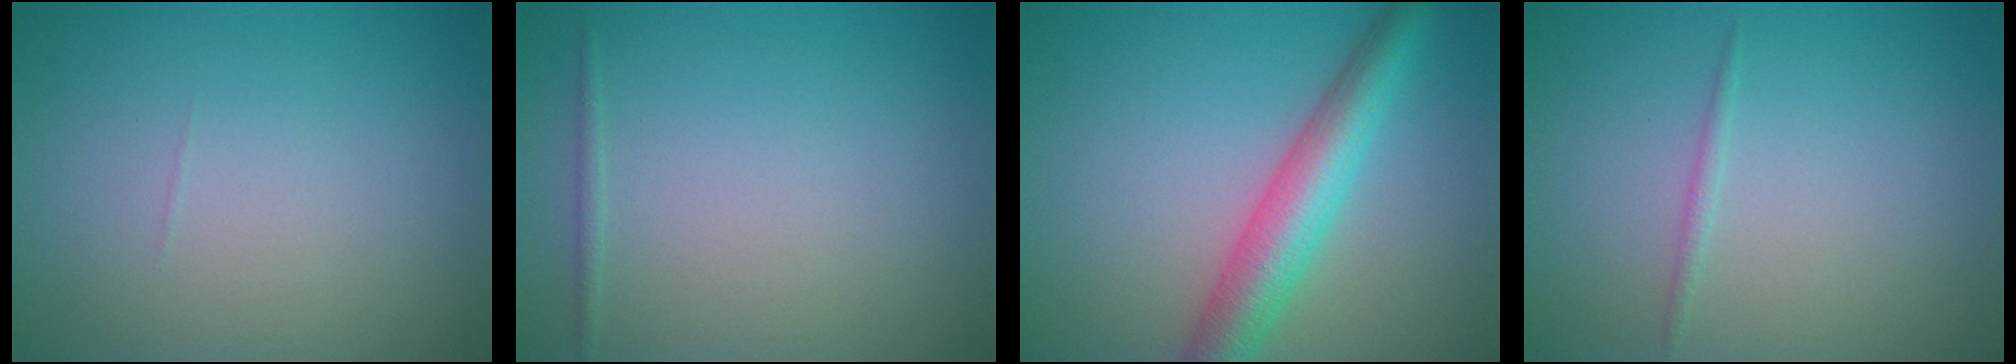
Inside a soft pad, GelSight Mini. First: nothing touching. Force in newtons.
{"total": 0.5, "press": 0.5, "slide": 0.1}
{"total": 5.6, "press": 5.6, "slide": 0.1}
{"total": 0.7, "press": 0.7, "slide": 0.0}